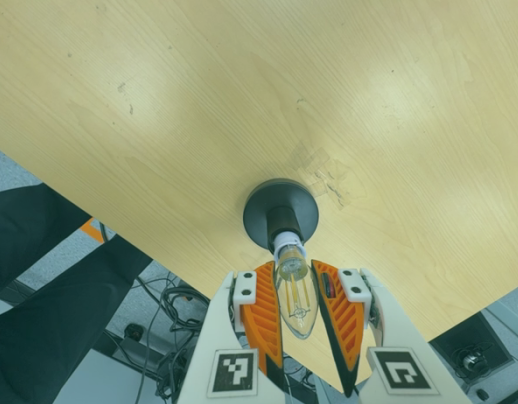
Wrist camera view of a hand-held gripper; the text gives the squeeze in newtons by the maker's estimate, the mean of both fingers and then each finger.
{"total": 11.3, "left": 10.2, "right": 12.4}